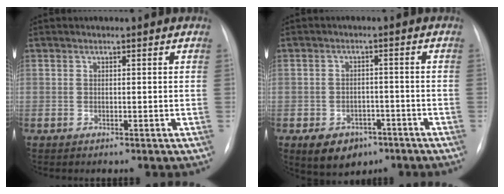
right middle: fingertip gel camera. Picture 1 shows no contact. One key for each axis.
{"total": 7.0, "fx": -4.0, "fy": 4.8, "fz": 3.0, "tx": -0.047, "ty": 0.006, "tz": -0.051}